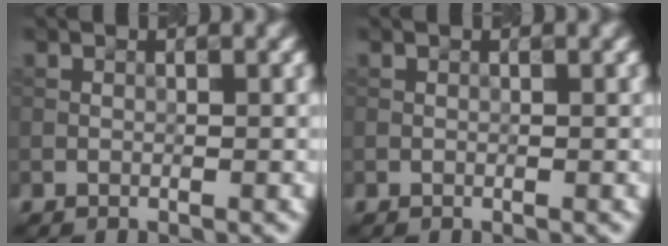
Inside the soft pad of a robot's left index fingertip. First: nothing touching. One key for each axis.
{"total": 0.0}